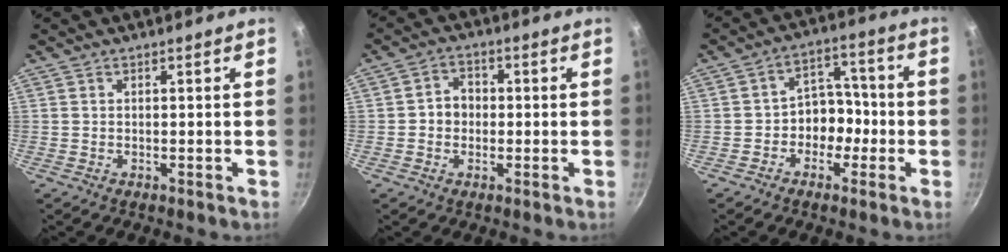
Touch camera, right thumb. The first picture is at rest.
{"total": 4.5, "force": [-0.4, 3.9, 2.3], "torque": [-0.009, 0.012, -0.012]}
{"total": 7.4, "force": [-2.3, 5.9, 3.7], "torque": [0.002, 0.041, -0.044]}